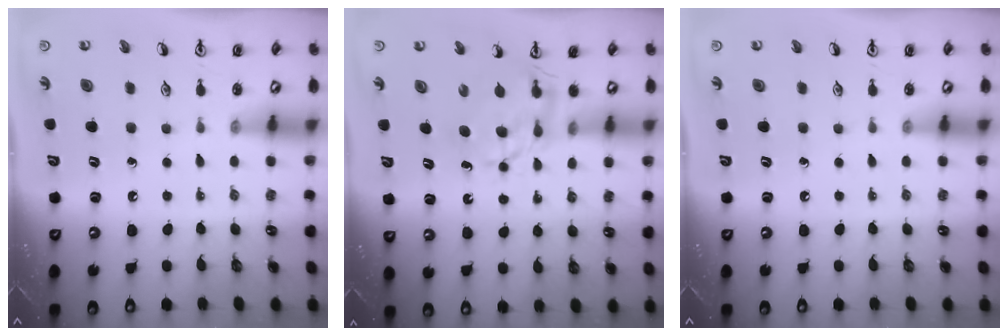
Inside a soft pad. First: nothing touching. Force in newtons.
{"total": 6.4, "press": 6.4, "slide": 0.5}
{"total": 0.0}